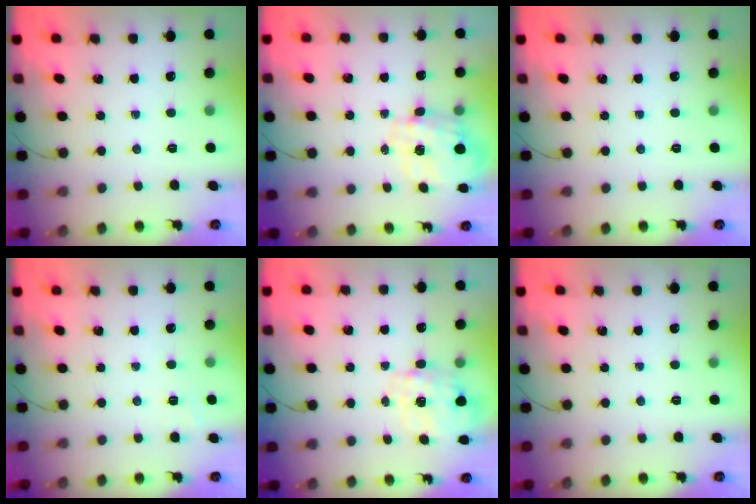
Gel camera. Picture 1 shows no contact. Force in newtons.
{"total": 9.4, "press": 9.4, "slide": 0.8}
{"total": 0.0}
{"total": 6.0, "press": 5.8, "slide": 1.7}
{"total": 3.9, "press": 3.8, "slide": 0.9}
{"total": 0.0}